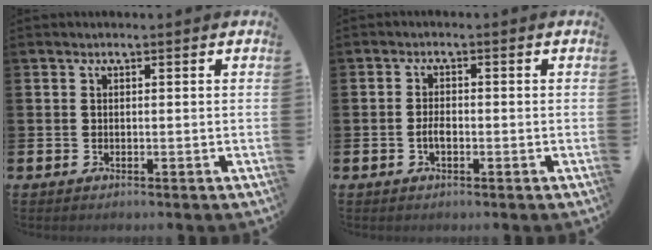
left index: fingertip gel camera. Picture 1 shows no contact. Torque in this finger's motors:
{"motor_torque": [0.54, 0.26, 0.01, 0.02]}